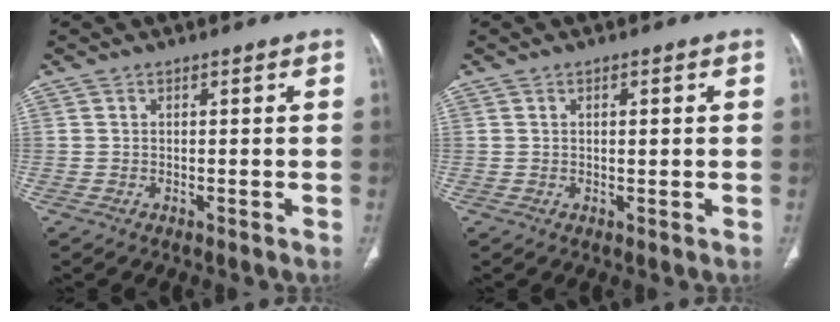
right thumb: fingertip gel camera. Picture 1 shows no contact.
{"total": 1.7, "force": [0.4, 0.6, 1.6], "torque": [-0.026, 0.002, 0.008]}